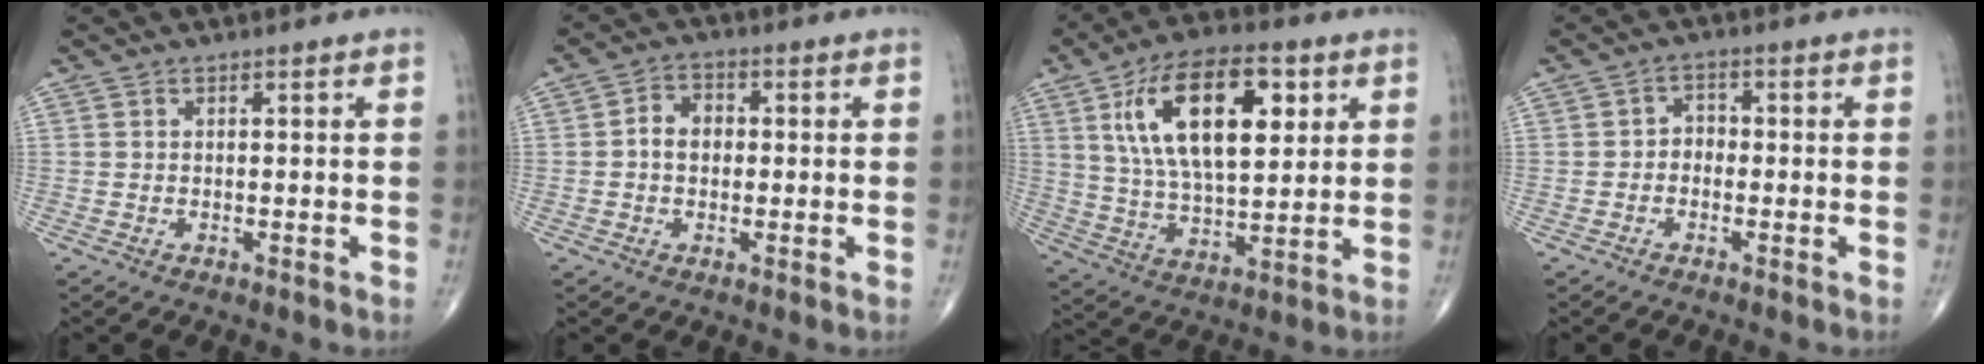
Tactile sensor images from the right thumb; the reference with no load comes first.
{"total": 4.5, "force": [-0.1, 3.5, 2.9], "torque": [-0.039, 0.016, -0.009]}
{"total": 19.7, "force": [6.6, 9.2, 16.1], "torque": [-0.255, -0.012, 0.115]}
{"total": 2.4, "force": [-0.8, 1.9, 1.2], "torque": [-0.002, 0.012, -0.024]}